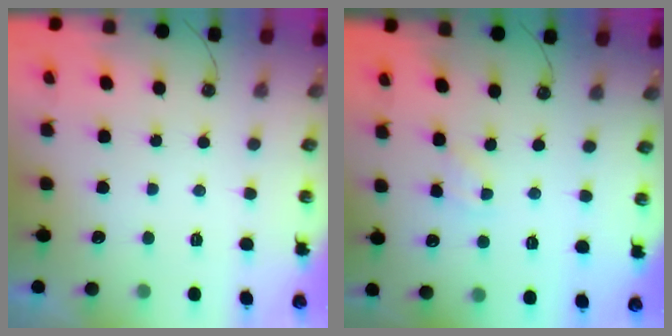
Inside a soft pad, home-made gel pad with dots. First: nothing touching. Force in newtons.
{"total": 2.0, "press": 2.0, "slide": 0.3}